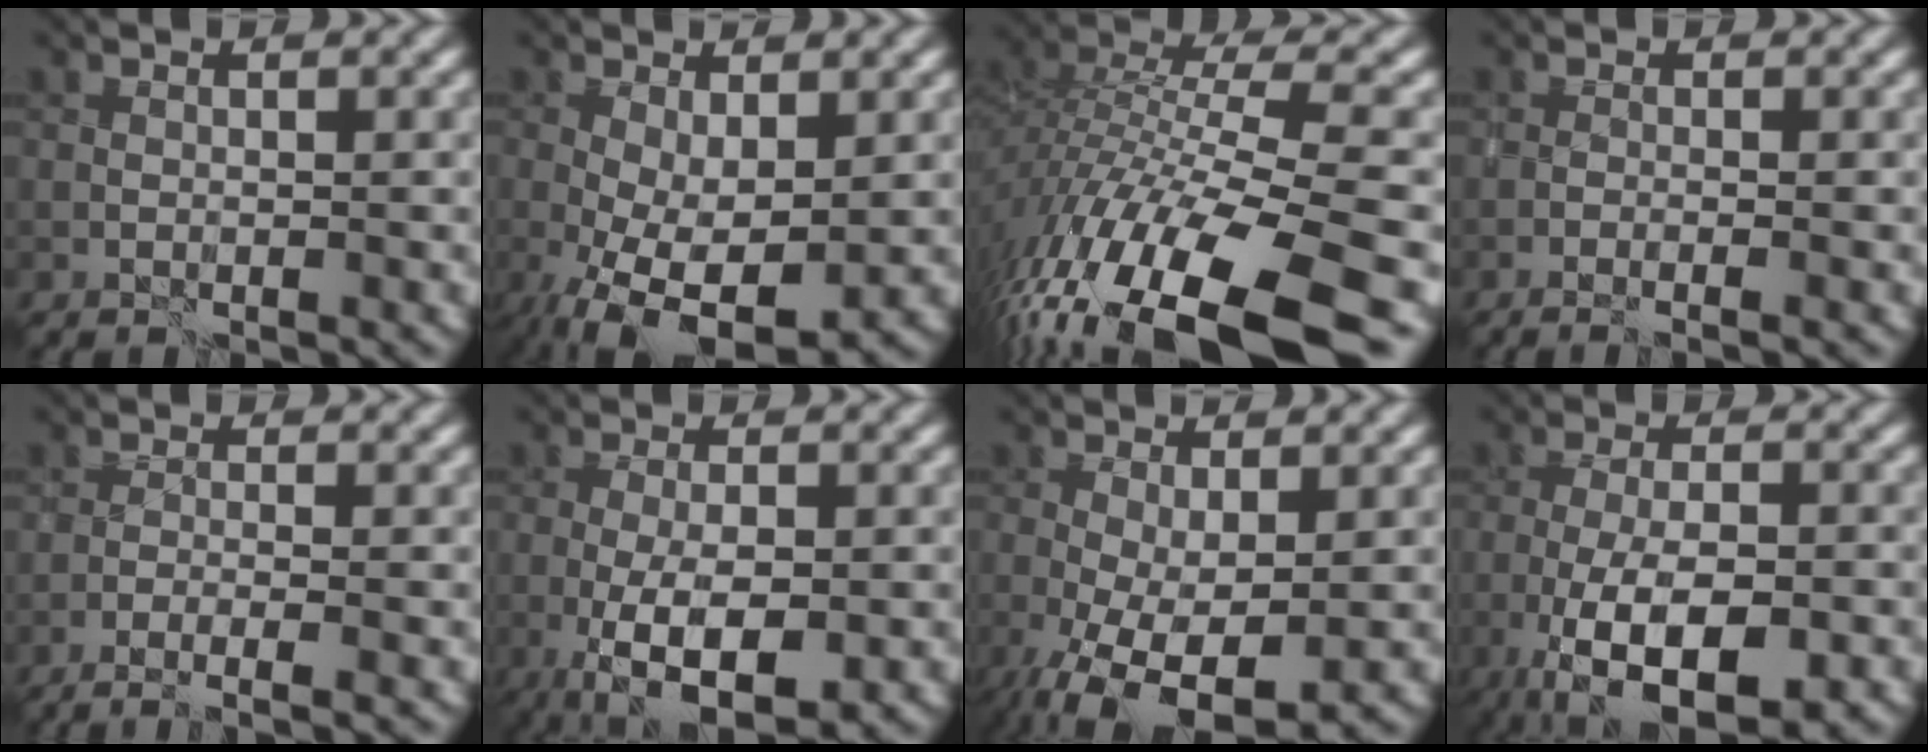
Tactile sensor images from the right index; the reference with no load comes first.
{"total": 7.9, "force": [-2.6, 3.8, 6.4], "torque": [-0.134, -0.028, -0.030]}
{"total": 16.3, "force": [-10.3, 5.1, 11.6], "torque": [-0.240, -0.020, -0.163]}
{"total": 2.0, "force": [-1.0, 0.5, 1.6], "torque": [-0.021, 0.003, -0.025]}
{"total": 3.1, "force": [-1.9, 0.6, 2.5], "torque": [-0.039, 0.003, -0.043]}
{"total": 7.1, "force": [-2.5, 2.7, 6.1], "torque": [-0.114, -0.011, -0.037]}
{"total": 7.3, "force": [-2.9, 3.0, 6.0], "torque": [-0.126, -0.026, -0.041]}
{"total": 9.9, "force": [-4.7, 3.9, 7.7], "torque": [-0.148, -0.022, -0.075]}